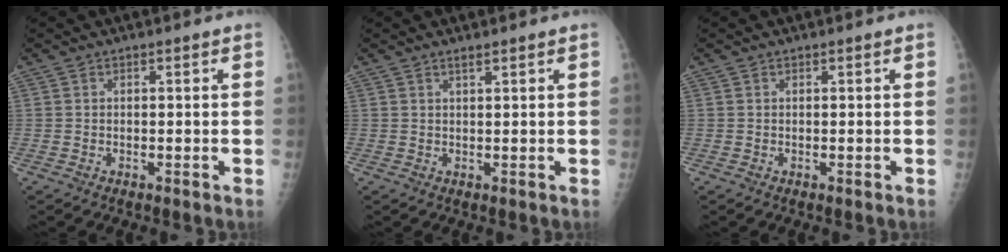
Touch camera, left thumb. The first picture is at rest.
{"total": 1.0, "force": [0.8, 0.0, 0.6], "torque": [-0.008, -0.006, 0.016]}
{"total": 0.0}